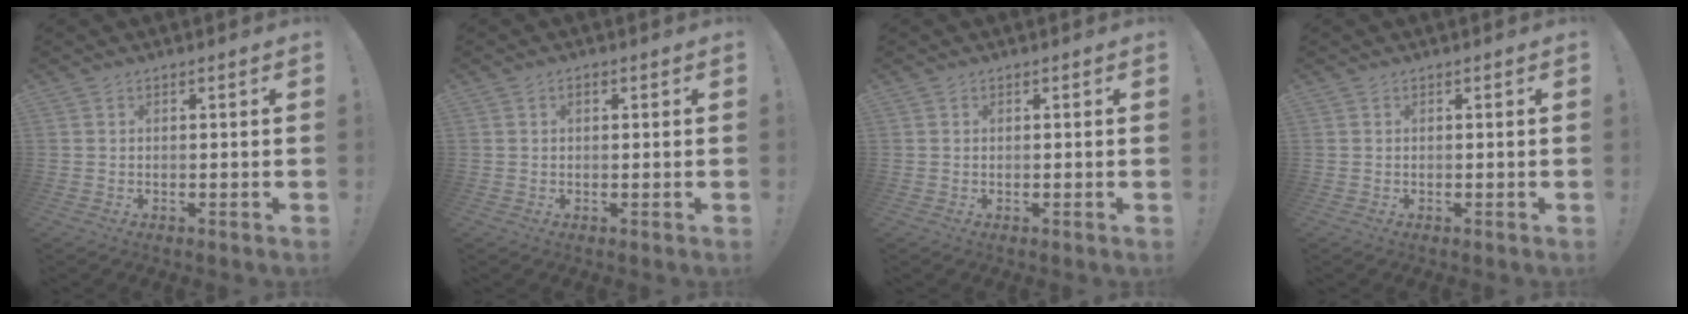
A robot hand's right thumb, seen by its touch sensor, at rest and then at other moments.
{"total": 1.2, "force": [0.4, 0.8, 0.8], "torque": [-0.013, 0.002, 0.004]}
{"total": 0.0}
{"total": 0.0}